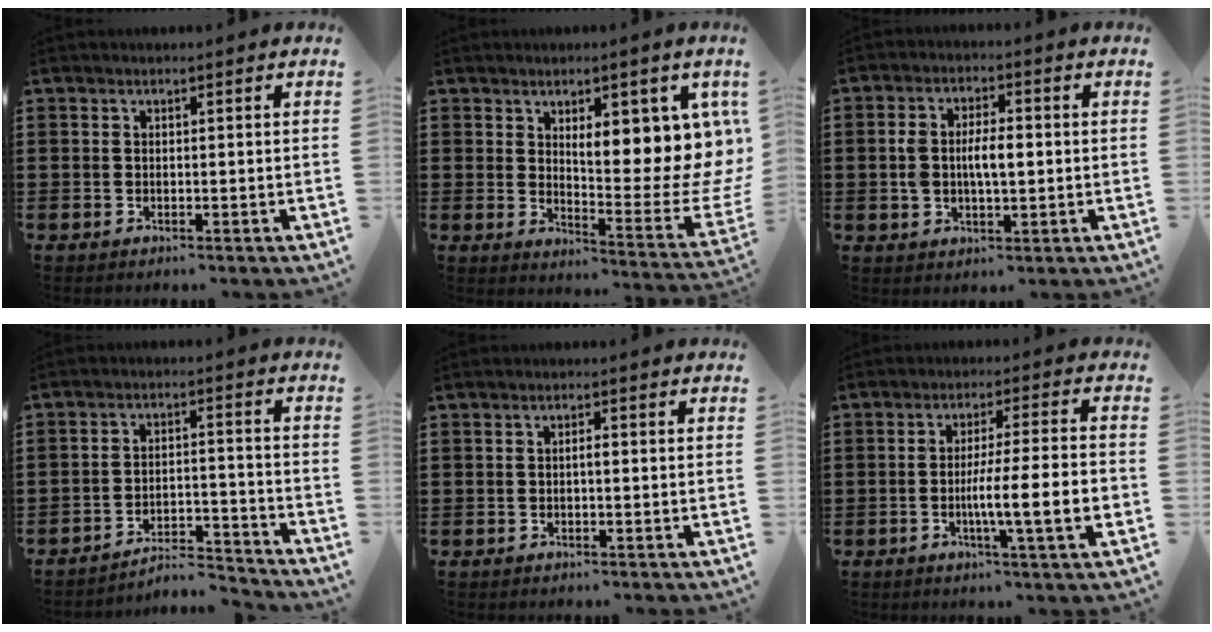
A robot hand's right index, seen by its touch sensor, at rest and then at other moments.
{"total": 10.2, "force": [4.3, 4.1, 8.3], "torque": [-0.098, -0.065, 0.067]}
{"total": 4.9, "force": [0.0, 2.3, 4.3], "torque": [-0.091, 0.005, -0.005]}
{"total": 5.0, "force": [-4.9, 0.5, 1.2], "torque": [-0.024, 0.001, -0.100]}
{"total": 1.0, "force": [-0.2, 0.2, 0.9], "torque": [-0.018, -0.002, -0.003]}
{"total": 8.3, "force": [-2.3, 0.2, 8.0], "torque": [-0.135, -0.009, -0.042]}